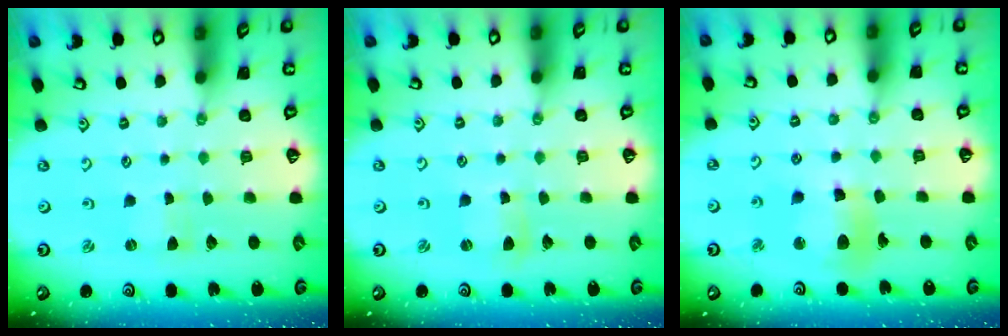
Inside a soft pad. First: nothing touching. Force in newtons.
{"total": 2.6, "press": 2.6, "slide": 0.3}
{"total": 11.7, "press": 11.6, "slide": 1.4}